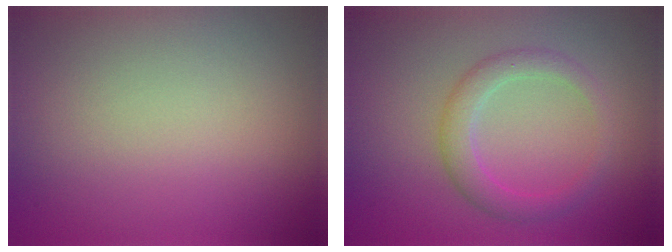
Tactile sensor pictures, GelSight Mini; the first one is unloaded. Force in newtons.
{"total": 2.8, "press": 2.8, "slide": 0.3}